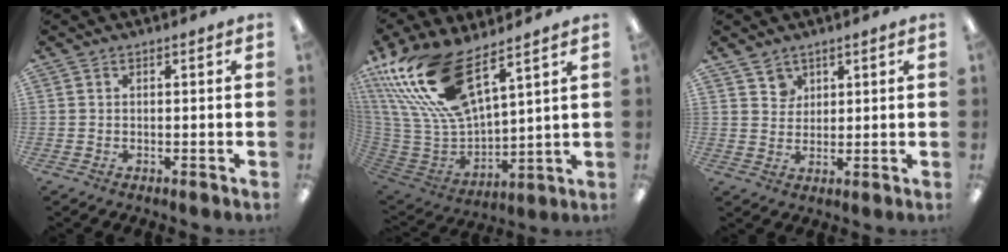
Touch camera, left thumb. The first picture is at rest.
{"total": 22.9, "force": [15.2, 8.7, 14.8], "torque": [-0.333, -0.085, 0.269]}
{"total": 4.1, "force": [2.8, 2.9, 0.3], "torque": [0.000, -0.011, 0.052]}